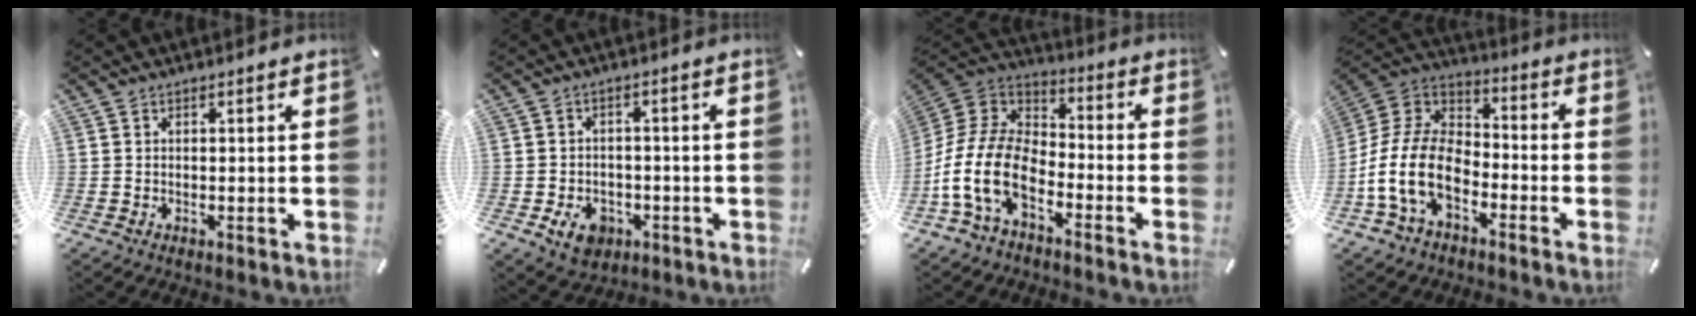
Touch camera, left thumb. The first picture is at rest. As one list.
[{"total": 6.8, "force": [-2.9, 5.1, 3.4], "torque": [-0.061, 0.013, -0.052]}, {"total": 16.6, "force": [-8.7, 9.3, 10.6], "torque": [-0.237, 0.022, -0.158]}, {"total": 15.2, "force": [-7.3, 9.3, 9.7], "torque": [-0.214, 0.022, -0.134]}]